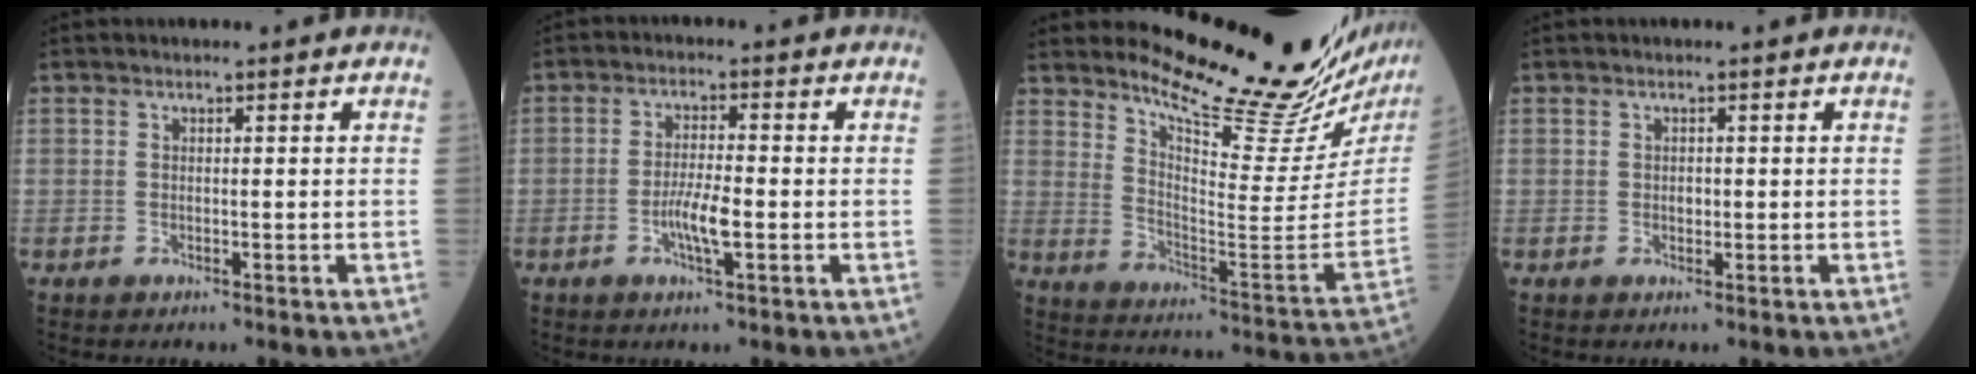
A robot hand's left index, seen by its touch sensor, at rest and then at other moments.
{"total": 4.4, "force": [-1.9, 0.6, 4.0], "torque": [-0.080, -0.007, -0.036]}
{"total": 21.5, "force": [19.6, 0.3, 8.9], "torque": [-0.143, -0.126, 0.265]}
{"total": 0.8, "force": [-0.4, 0.6, 0.3], "torque": [-0.005, -0.003, -0.009]}